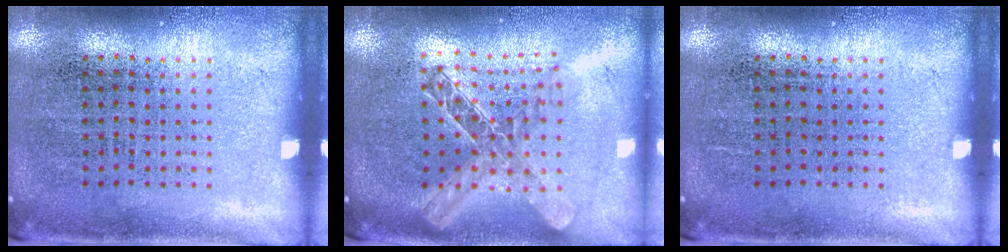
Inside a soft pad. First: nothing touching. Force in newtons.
{"total": 1.9, "press": 1.6, "slide": 1.0}
{"total": 0.0}